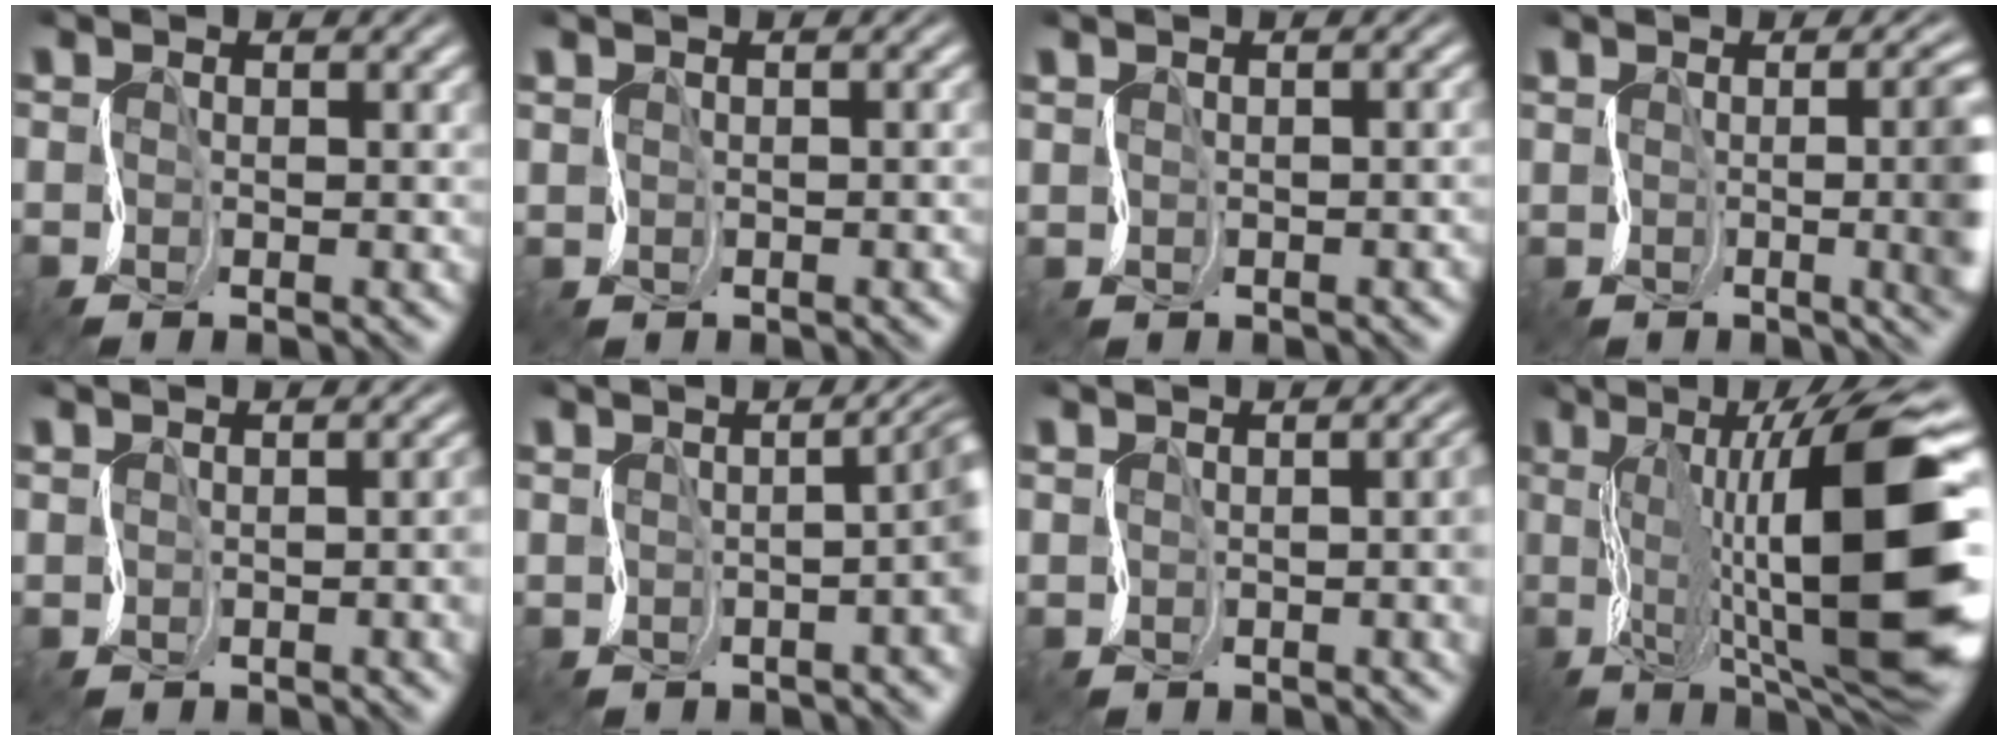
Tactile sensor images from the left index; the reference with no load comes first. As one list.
[{"total": 0.8, "force": [-0.2, 0.2, -0.8], "torque": [0.006, 0.011, 0.009]}, {"total": 0.9, "force": [-0.5, 0.6, -0.5], "torque": [0.011, 0.014, 0.007]}, {"total": 5.8, "force": [0.4, 2.1, 5.3], "torque": [-0.039, -0.005, 0.016]}, {"total": 1.1, "force": [-0.1, 0.6, 1.0], "torque": [-0.005, 0.004, 0.007]}, {"total": 4.7, "force": [-0.2, 1.8, 4.4], "torque": [-0.010, -0.003, 0.002]}, {"total": 2.0, "force": [0.3, 0.8, 1.8], "torque": [-0.010, 0.002, 0.011]}, {"total": 16.0, "force": [1.4, 4.5, 15.3], "torque": [-0.226, 0.027, 0.032]}]